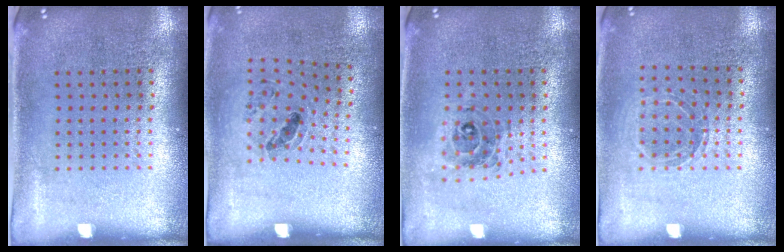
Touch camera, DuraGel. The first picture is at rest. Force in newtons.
{"total": 1.2, "press": 0.9, "slide": 0.8}
{"total": 0.7, "press": 0.7, "slide": 0.1}
{"total": 1.0, "press": 1.0, "slide": 0.2}